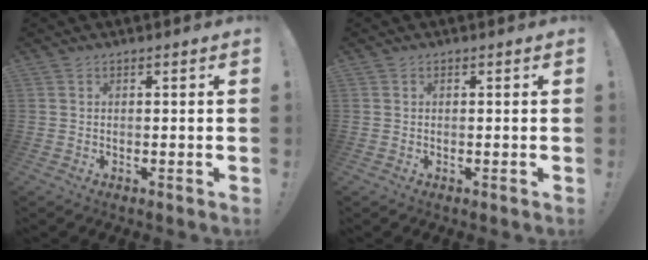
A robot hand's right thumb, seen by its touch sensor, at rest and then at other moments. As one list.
[{"total": 0.0}]